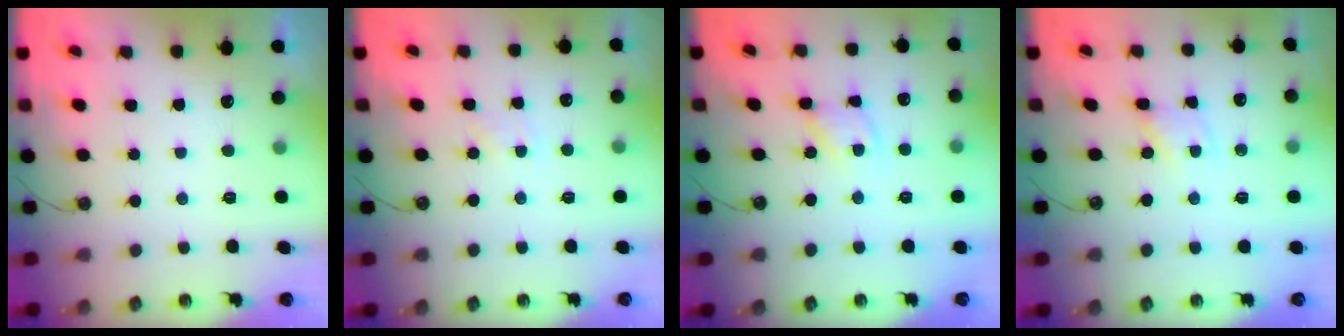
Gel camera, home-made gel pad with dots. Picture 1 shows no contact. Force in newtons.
{"total": 3.2, "press": 3.2, "slide": 0.4}
{"total": 8.0, "press": 8.0, "slide": 0.4}
{"total": 1.7, "press": 1.7, "slide": 0.1}